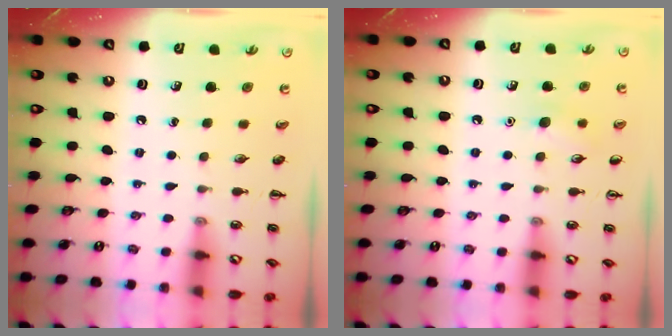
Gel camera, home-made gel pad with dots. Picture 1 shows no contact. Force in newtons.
{"total": 6.5, "press": 6.2, "slide": 1.8}